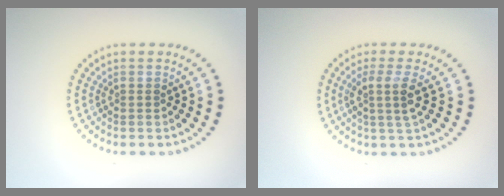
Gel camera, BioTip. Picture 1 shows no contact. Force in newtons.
{"total": 2.5, "press": 1.9, "slide": 1.5}